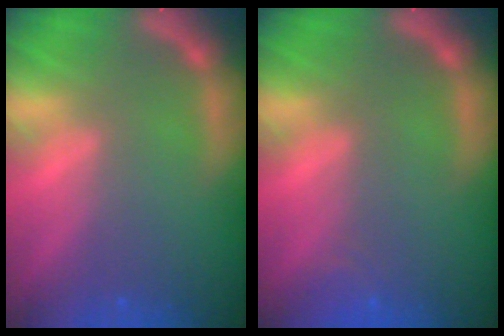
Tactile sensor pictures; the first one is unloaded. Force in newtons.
{"total": 1.4}